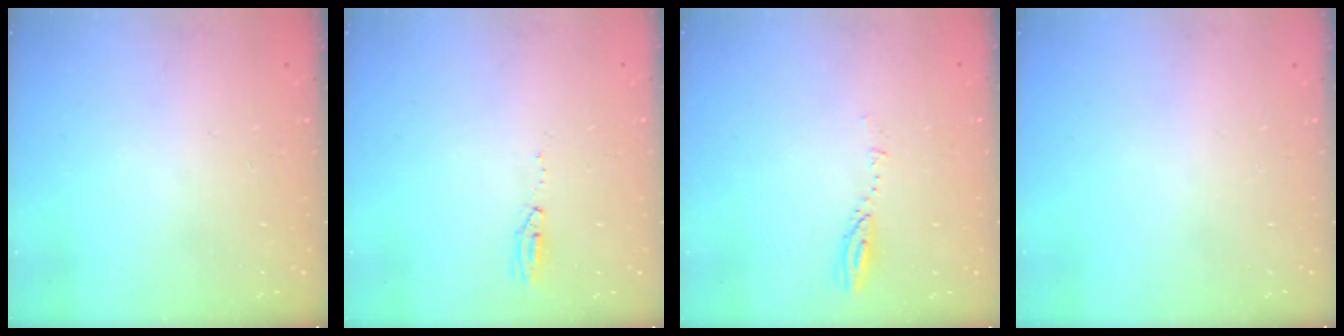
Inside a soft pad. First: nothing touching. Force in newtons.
{"total": 15.4, "press": 4.4, "slide": 14.7}
{"total": 2.9, "press": 2.9, "slide": 0.3}
{"total": 0.0}